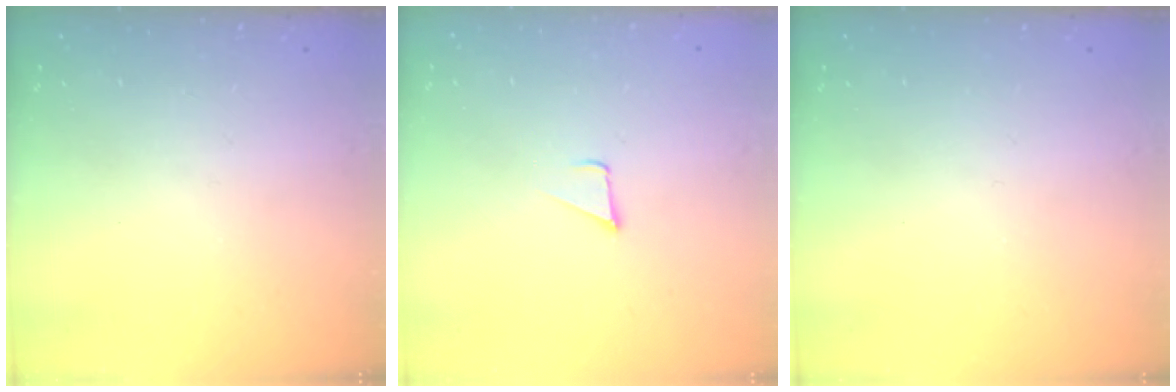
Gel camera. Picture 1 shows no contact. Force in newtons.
{"total": 1.7, "press": 1.7, "slide": 0.1}
{"total": 0.0}